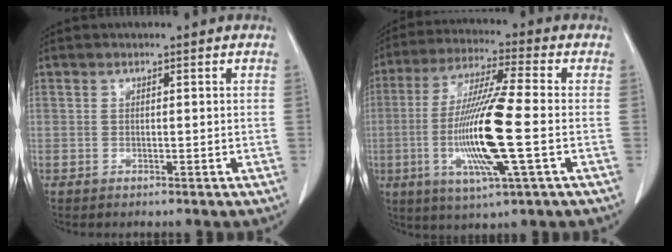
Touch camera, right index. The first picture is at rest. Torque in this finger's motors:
{"motor_torque": [2.14, 0.00, 0.65, 0.21]}